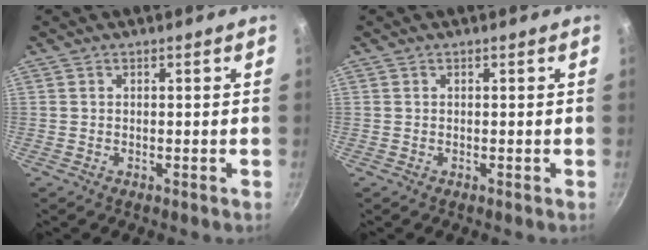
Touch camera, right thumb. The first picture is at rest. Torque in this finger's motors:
{"motor_torque": [-0.46, 0.18, 0.18, 0.01, 0.00]}